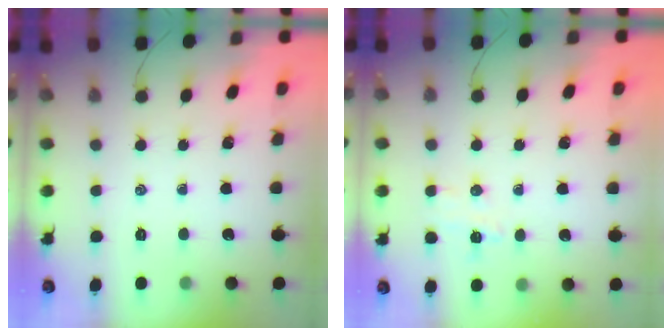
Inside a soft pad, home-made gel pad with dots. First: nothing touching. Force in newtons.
{"total": 6.2, "press": 6.1, "slide": 1.3}